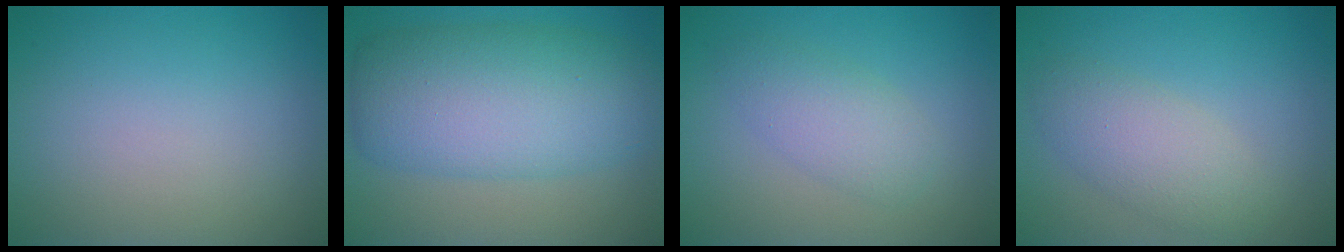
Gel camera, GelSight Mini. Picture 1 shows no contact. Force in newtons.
{"total": 9.7, "press": 9.7, "slide": 0.2}
{"total": 3.0, "press": 3.0, "slide": 0.1}
{"total": 3.5, "press": 3.5, "slide": 0.0}